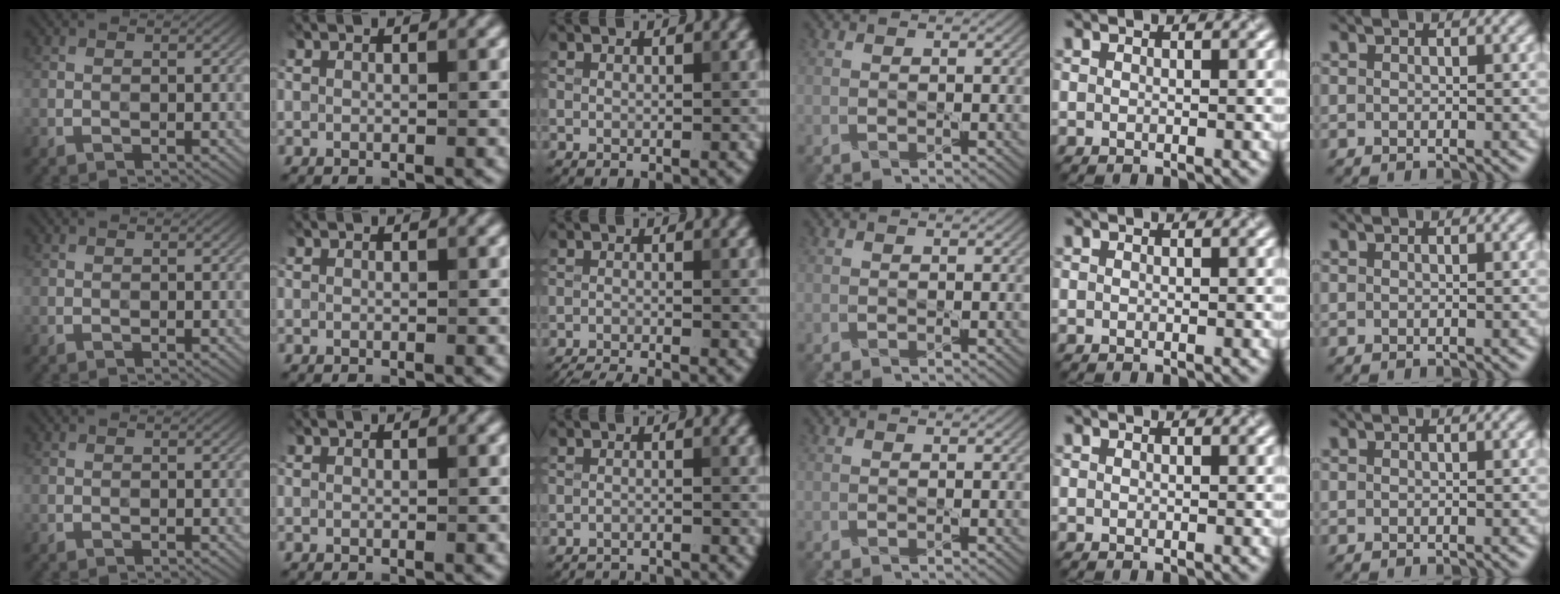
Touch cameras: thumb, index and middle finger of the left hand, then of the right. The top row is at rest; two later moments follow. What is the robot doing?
{"motion": "pour", "object": "pitcher"}